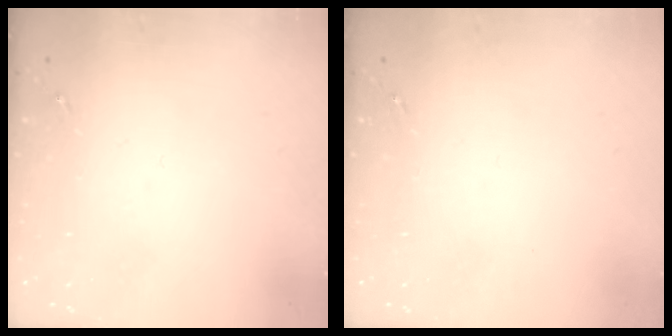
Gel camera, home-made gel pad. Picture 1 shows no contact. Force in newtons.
{"total": 0.0}